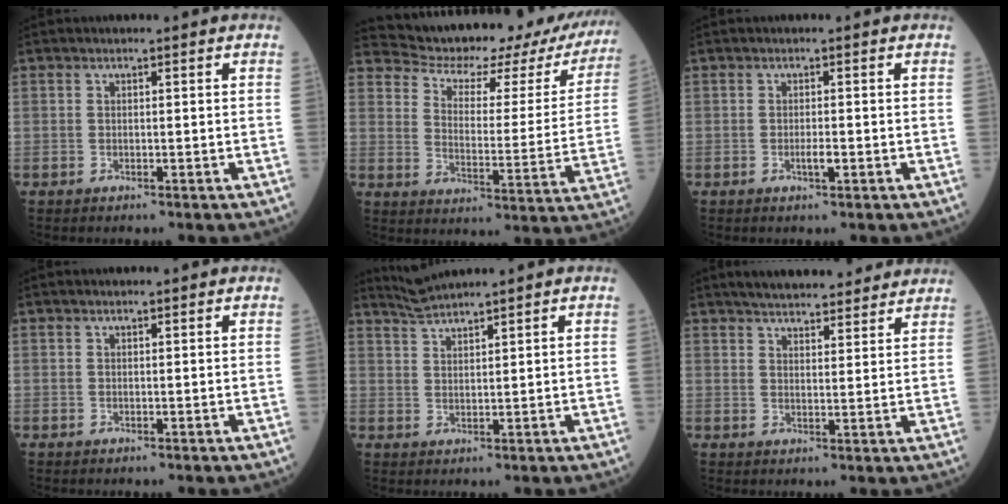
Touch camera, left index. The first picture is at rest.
{"total": 21.8, "force": [20.2, 5.8, 6.0], "torque": [-0.077, -0.047, 0.242]}
{"total": 1.3, "force": [-0.6, 0.2, 1.1], "torque": [-0.021, -0.007, -0.013]}
{"total": 1.3, "force": [1.1, 0.1, 0.5], "torque": [-0.006, 0.015, 0.016]}
{"total": 3.3, "force": [3.1, -1.1, 0.3], "torque": [-0.014, 0.002, 0.071]}
{"total": 14.9, "force": [13.6, 2.8, 5.6], "torque": [-0.071, 0.025, 0.181]}